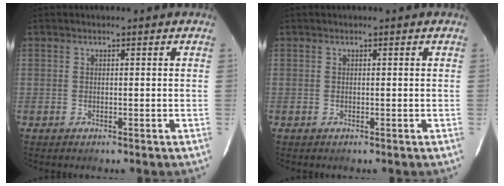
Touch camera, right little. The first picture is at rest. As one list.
[{"total": 0.0}]